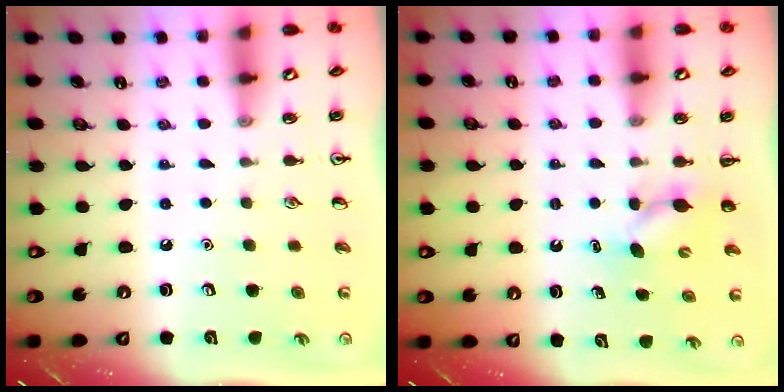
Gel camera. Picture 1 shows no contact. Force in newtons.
{"total": 3.9, "press": 3.8, "slide": 1.0}